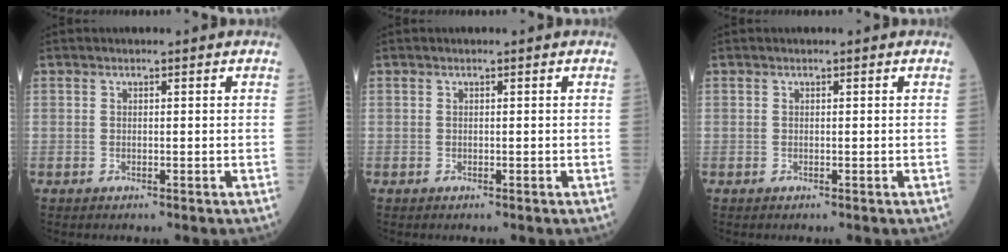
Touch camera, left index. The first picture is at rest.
{"total": 0.0}
{"total": 0.0}